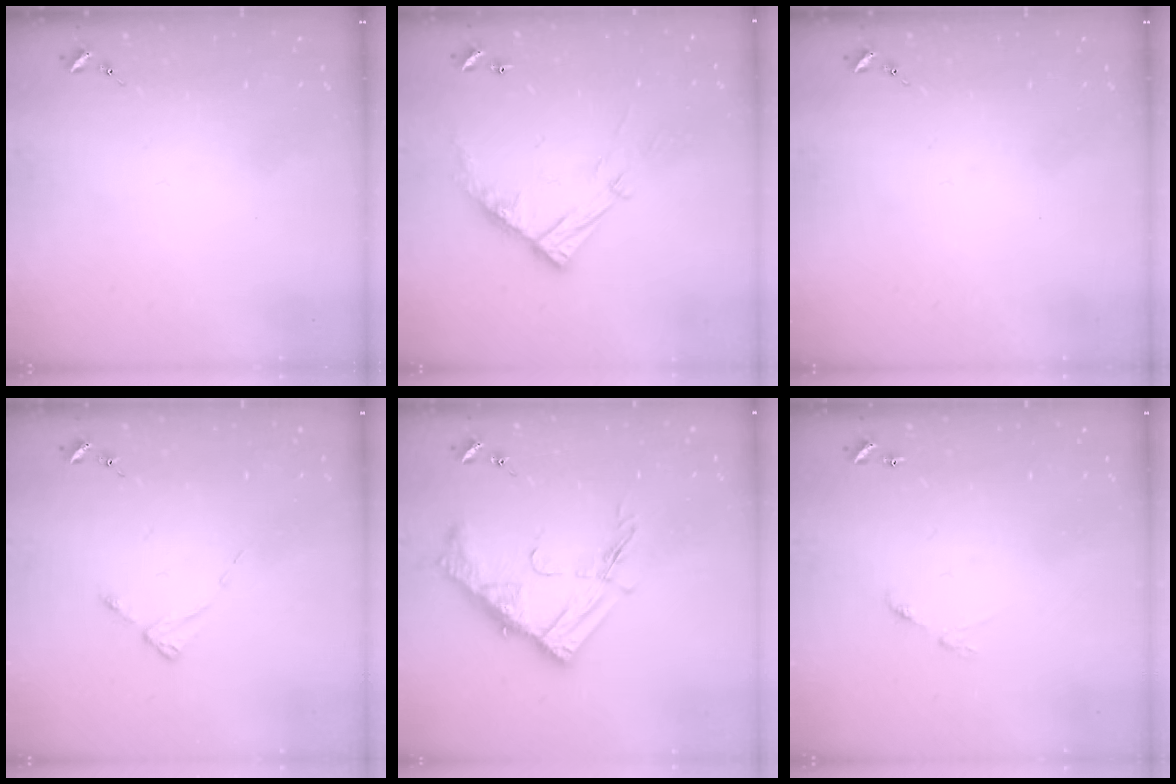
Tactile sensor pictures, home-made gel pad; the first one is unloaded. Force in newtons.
{"total": 15.4, "press": 15.3, "slide": 1.3}
{"total": 0.0}
{"total": 2.3, "press": 2.3, "slide": 0.4}
{"total": 16.5, "press": 16.4, "slide": 1.4}
{"total": 5.5, "press": 5.5, "slide": 0.3}